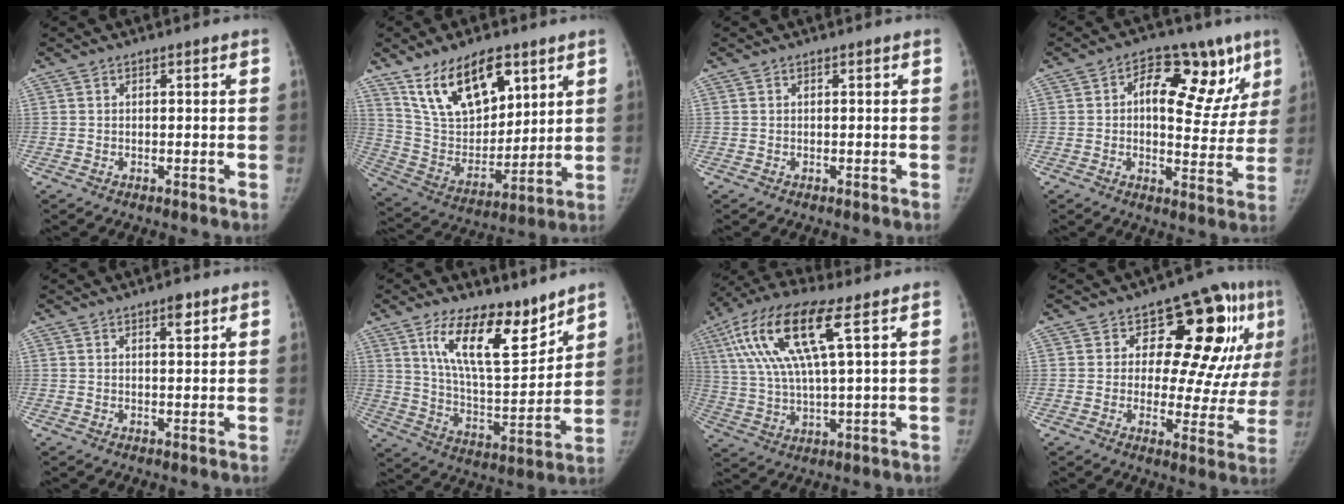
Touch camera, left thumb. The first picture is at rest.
{"total": 18.1, "force": [10.5, 9.3, 11.4], "torque": [-0.151, -0.047, 0.206]}
{"total": 0.0}
{"total": 16.2, "force": [6.2, 9.2, 11.7], "torque": [-0.107, 0.001, 0.081]}
{"total": 2.6, "force": [1.5, 0.9, 1.9], "torque": [-0.021, -0.007, 0.022]}
{"total": 16.5, "force": [10.8, 6.2, 10.8], "torque": [-0.139, -0.082, 0.197]}
{"total": 16.7, "force": [6.2, 4.1, 15.0], "torque": [-0.329, 0.005, 0.115]}
{"total": 17.5, "force": [6.3, 8.9, 13.7], "torque": [-0.118, -0.022, 0.077]}